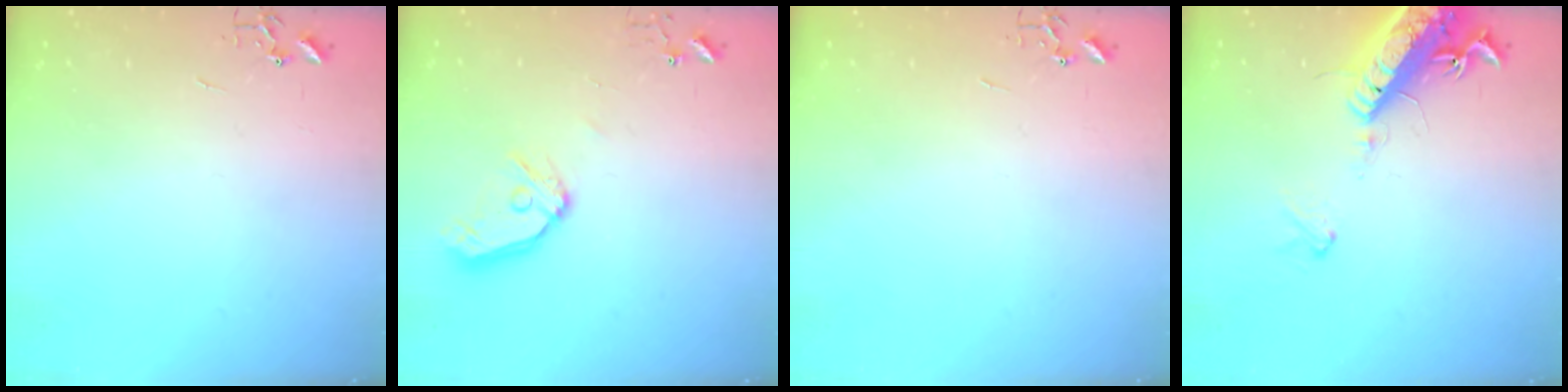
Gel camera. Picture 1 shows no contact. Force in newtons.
{"total": 11.3, "press": 11.3, "slide": 1.3}
{"total": 0.0}
{"total": 17.9, "press": 17.5, "slide": 3.9}